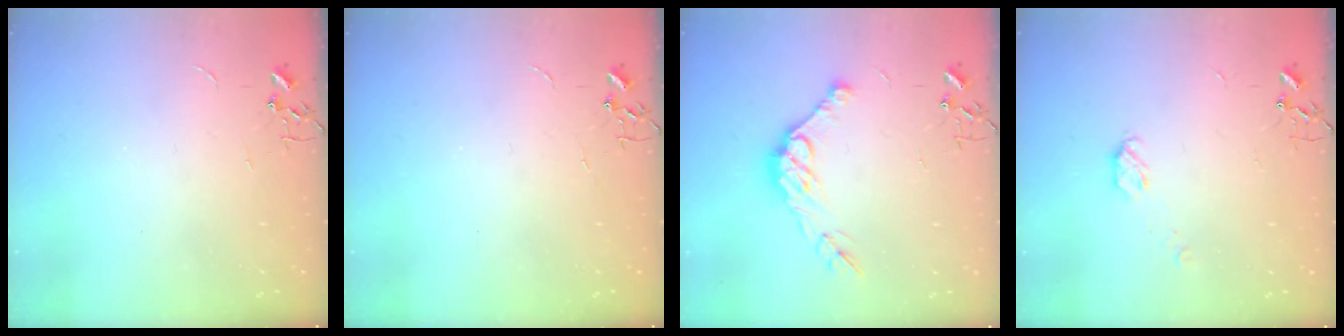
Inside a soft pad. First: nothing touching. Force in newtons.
{"total": 0.0}
{"total": 12.0, "press": 12.0, "slide": 1.0}
{"total": 4.8, "press": 4.8, "slide": 0.7}